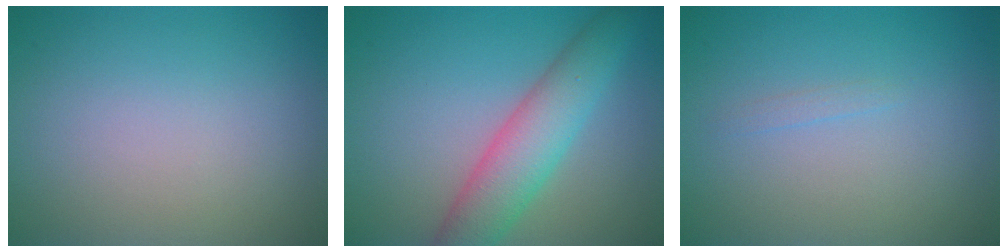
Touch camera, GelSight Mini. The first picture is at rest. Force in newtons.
{"total": 5.6, "press": 5.6, "slide": 0.2}
{"total": 0.5, "press": 0.5, "slide": 0.1}